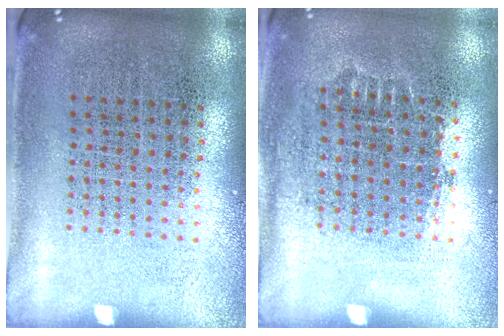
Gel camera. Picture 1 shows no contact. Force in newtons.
{"total": 0.8, "press": 0.8, "slide": 0.3}